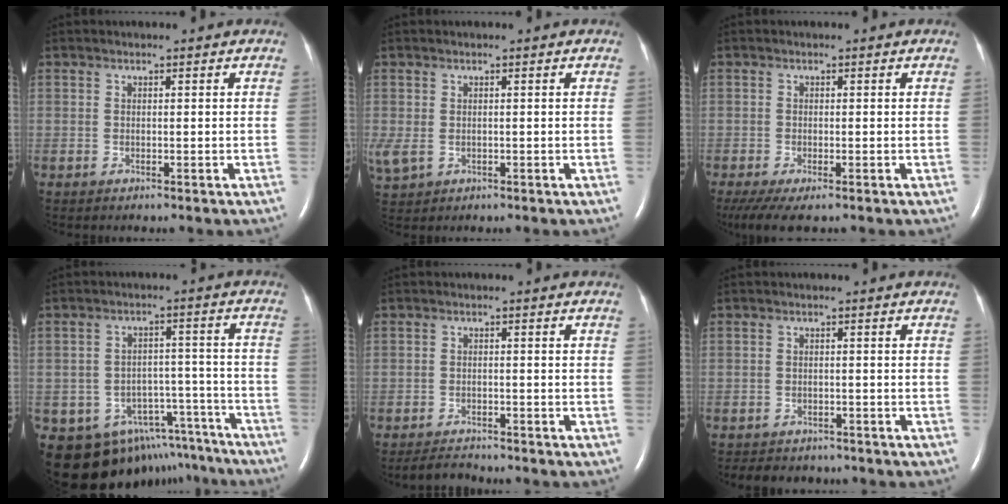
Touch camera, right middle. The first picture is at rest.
{"total": 3.8, "force": [-0.7, 2.5, 2.7], "torque": [-0.075, -0.004, -0.001]}
{"total": 5.3, "force": [-3.5, 1.5, 3.6], "torque": [-0.068, -0.017, -0.061]}
{"total": 14.2, "force": [-11.5, 7.9, 2.8], "torque": [-0.028, 0.050, -0.139]}
{"total": 2.9, "force": [-2.8, 0.5, 0.3], "torque": [-0.013, -0.013, -0.048]}
{"total": 6.1, "force": [-5.3, 2.7, 1.4], "torque": [-0.023, 0.001, -0.066]}